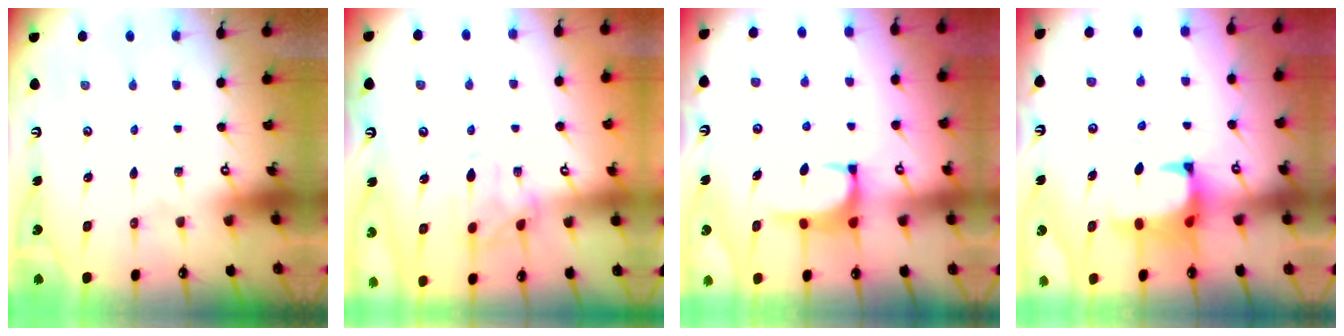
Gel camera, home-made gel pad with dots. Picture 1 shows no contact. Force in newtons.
{"total": 0.0}
{"total": 1.3, "press": 1.1, "slide": 0.6}
{"total": 1.7, "press": 1.3, "slide": 1.1}